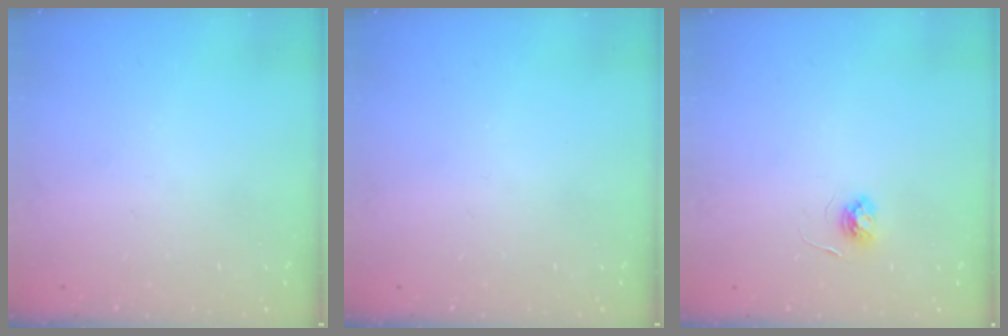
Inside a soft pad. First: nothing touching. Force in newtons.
{"total": 0.0}
{"total": 3.8, "press": 3.8, "slide": 0.4}